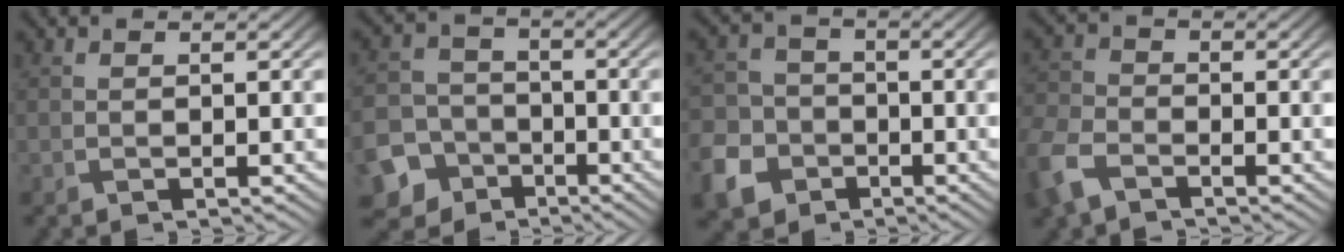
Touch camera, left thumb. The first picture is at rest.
{"total": 8.7, "force": [-5.1, 6.7, 2.3], "torque": [-0.060, -0.027, -0.111]}
{"total": 7.5, "force": [-3.8, 5.9, 2.8], "torque": [-0.088, -0.019, -0.082]}
{"total": 6.2, "force": [-4.0, 3.5, 3.2], "torque": [-0.092, -0.009, -0.092]}